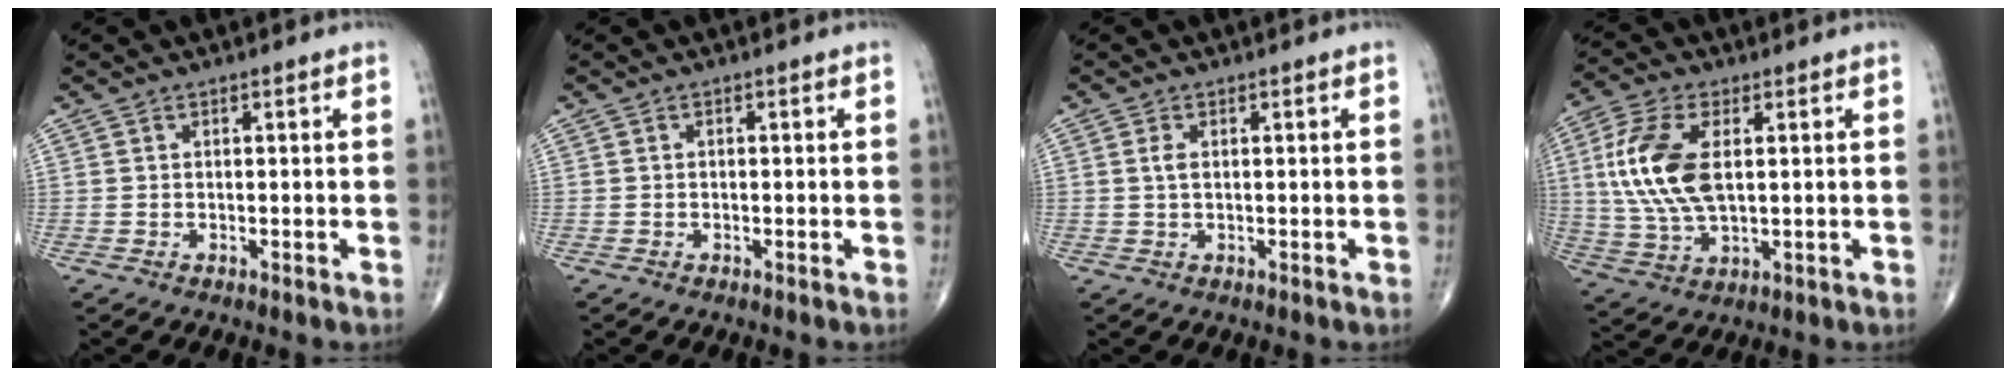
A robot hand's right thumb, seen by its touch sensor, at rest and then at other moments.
{"total": 0.0}
{"total": 1.7, "force": [0.3, 0.9, 1.4], "torque": [-0.034, 0.003, 0.008]}
{"total": 13.9, "force": [2.2, 7.0, 11.8], "torque": [-0.260, -0.002, 0.046]}